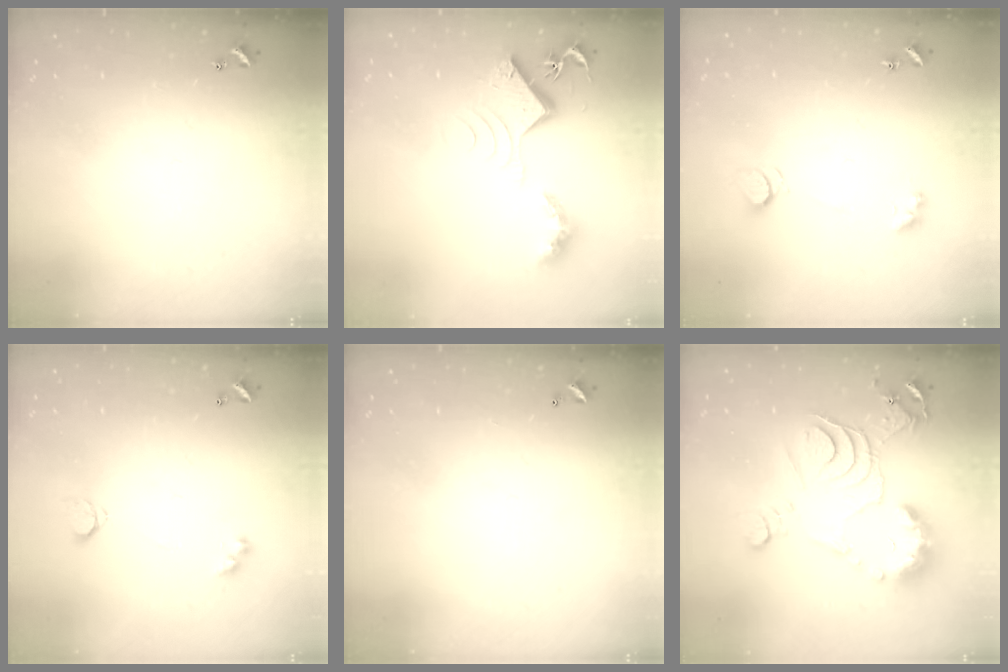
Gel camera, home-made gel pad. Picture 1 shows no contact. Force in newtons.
{"total": 10.4, "press": 10.3, "slide": 0.5}
{"total": 2.2, "press": 2.2, "slide": 0.4}
{"total": 3.7, "press": 3.6, "slide": 0.6}
{"total": 2.9, "press": 2.9, "slide": 0.1}
{"total": 15.2, "press": 15.1, "slide": 1.6}